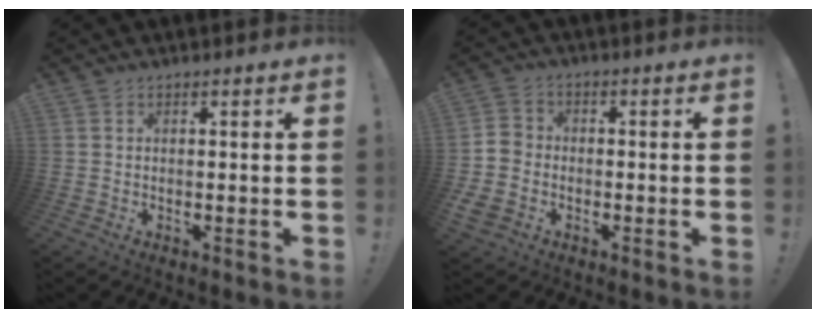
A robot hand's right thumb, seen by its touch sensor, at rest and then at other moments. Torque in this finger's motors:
{"motor_torque": [0.99, 0.50, 0.75, -0.81, 0.05]}